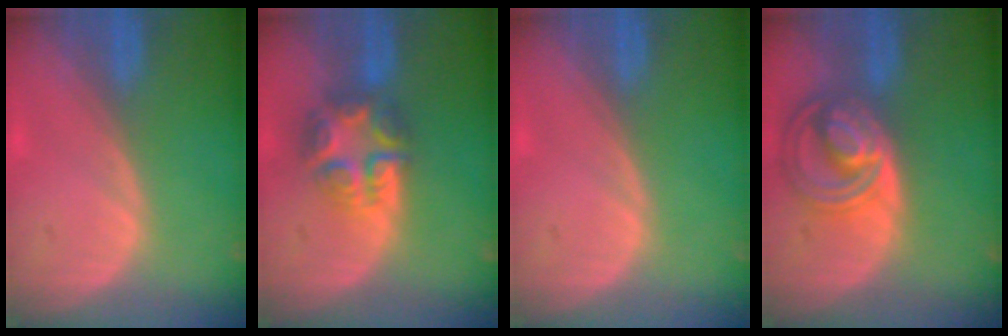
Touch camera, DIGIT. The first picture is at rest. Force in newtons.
{"total": 7.8, "press": 6.7, "slide": 3.9}
{"total": 0.0}
{"total": 8.7, "press": 7.5, "slide": 4.4}